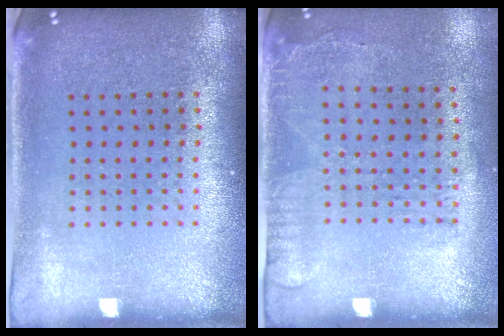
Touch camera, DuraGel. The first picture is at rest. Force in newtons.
{"total": 1.7, "press": 1.2, "slide": 1.2}